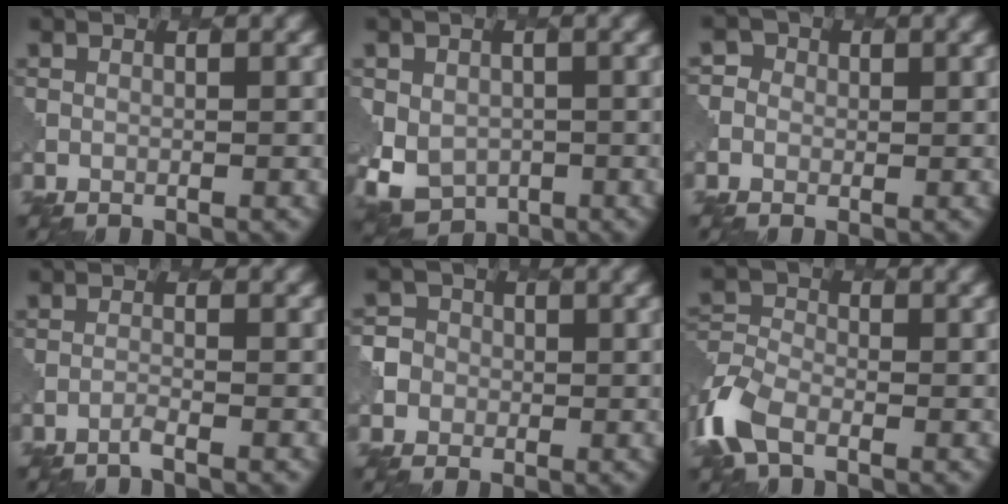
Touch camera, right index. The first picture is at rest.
{"total": 5.7, "force": [-0.9, 5.0, 2.7], "torque": [-0.055, -0.015, -0.006]}
{"total": 2.9, "force": [-0.1, 2.9, 0.5], "torque": [0.010, 0.014, -0.029]}
{"total": 0.6, "force": [-0.6, 0.0, 0.2], "torque": [-0.001, 0.001, -0.019]}
{"total": 3.8, "force": [-0.4, 3.7, 0.5], "torque": [0.004, 0.013, -0.027]}
{"total": 4.9, "force": [-2.8, 3.0, 2.8], "torque": [-0.075, -0.004, -0.066]}